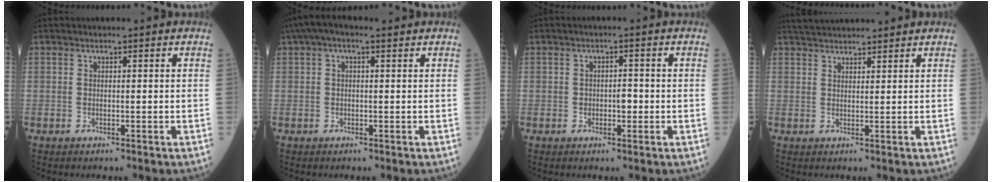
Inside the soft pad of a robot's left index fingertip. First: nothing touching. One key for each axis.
{"total": 4.4, "fx": 2.6, "fy": 1.7, "fz": 3.2, "tx": -0.068, "ty": 0.037, "tz": 0.040}
{"total": 2.0, "fx": -0.4, "fy": 1.1, "fz": 1.6, "tx": -0.022, "ty": 0.004, "tz": -0.006}
{"total": 6.4, "fx": 6.1, "fy": 0.7, "fz": 2.0, "tx": -0.035, "ty": 0.038, "tz": 0.099}